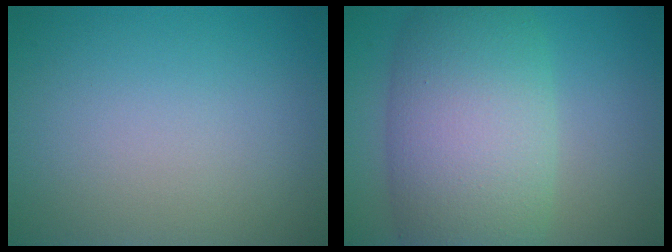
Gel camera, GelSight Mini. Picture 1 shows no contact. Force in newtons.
{"total": 10.8, "press": 10.8, "slide": 0.5}